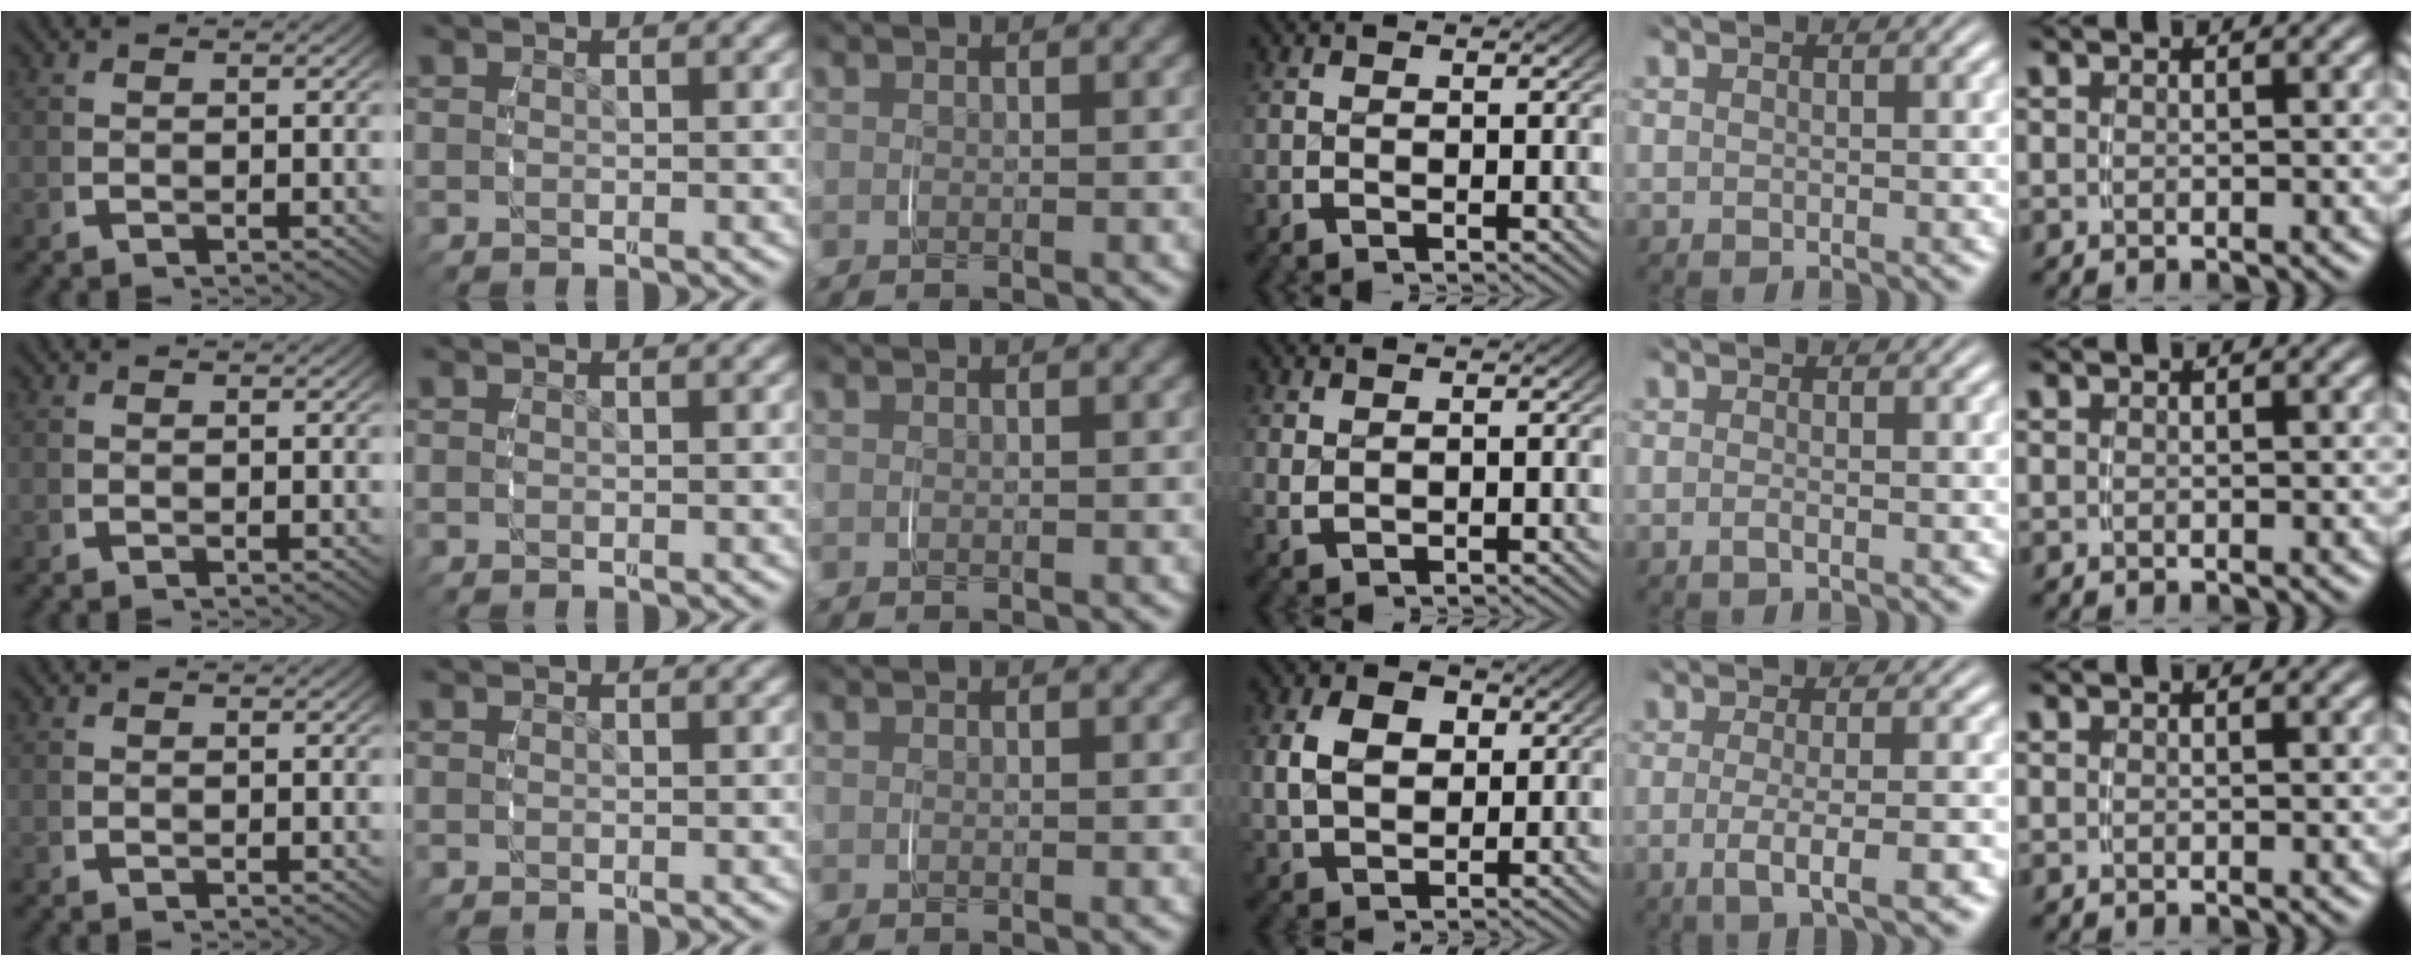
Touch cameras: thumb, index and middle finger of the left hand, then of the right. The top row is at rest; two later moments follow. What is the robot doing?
{"motion": "grasp_and_lifting", "object": "pen bag"}